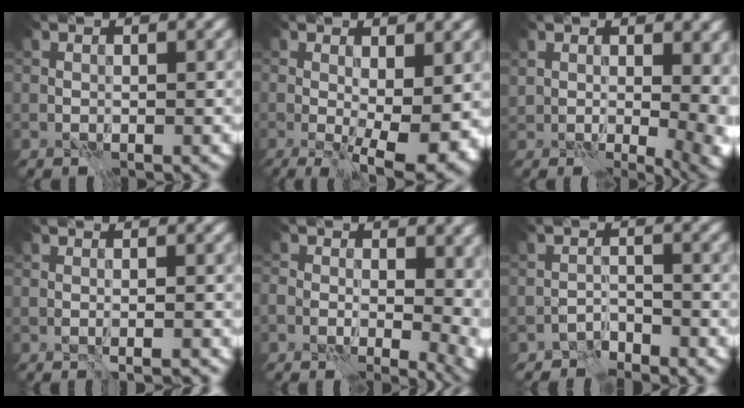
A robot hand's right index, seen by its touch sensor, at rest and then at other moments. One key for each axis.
{"total": 7.6, "fx": -0.7, "fy": 2.8, "fz": 7.1, "tx": -0.102, "ty": -0.014, "tz": -0.006}
{"total": 7.0, "fx": 1.4, "fy": 3.9, "fz": 5.6, "tx": -0.078, "ty": -0.016, "tz": 0.044}
{"total": 0.8, "fx": -0.6, "fy": -0.4, "fz": 0.3, "tx": -0.004, "ty": -0.003, "tz": -0.012}
{"total": 9.4, "fx": -1.1, "fy": 6.4, "fz": 6.9, "tx": -0.079, "ty": -0.026, "tz": -0.009}
{"total": 2.3, "fx": -2.3, "fy": 0.1, "fz": -0.3, "tx": 0.009, "ty": 0.008, "tz": -0.047}